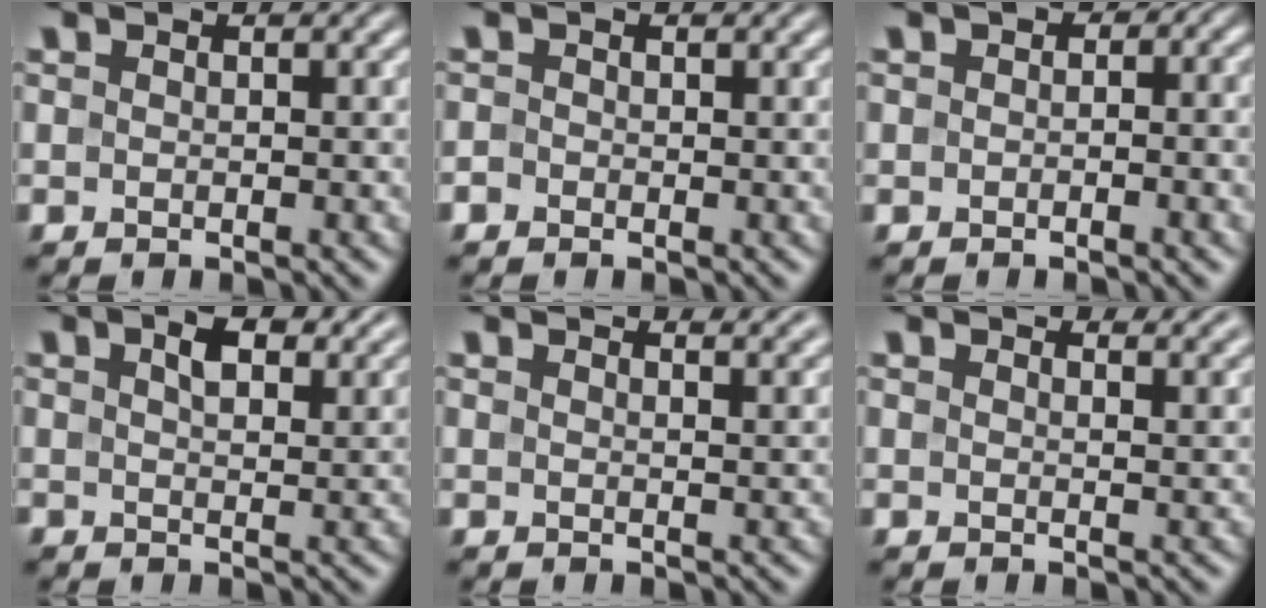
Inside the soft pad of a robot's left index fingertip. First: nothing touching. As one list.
[{"total": 0.7, "force": [-0.3, 0.6, 0.1], "torque": [-0.002, -0.003, -0.008]}, {"total": 5.9, "force": [0.9, 4.0, 4.2], "torque": [-0.019, 0.015, -0.011]}, {"total": 3.9, "force": [2.2, 1.8, 2.7], "torque": [-0.045, 0.002, 0.032]}, {"total": 3.4, "force": [3.1, 0.7, 1.1], "torque": [-0.009, 0.011, 0.026]}, {"total": 3.5, "force": [3.3, 0.7, 1.1], "torque": [-0.017, 0.005, 0.034]}]